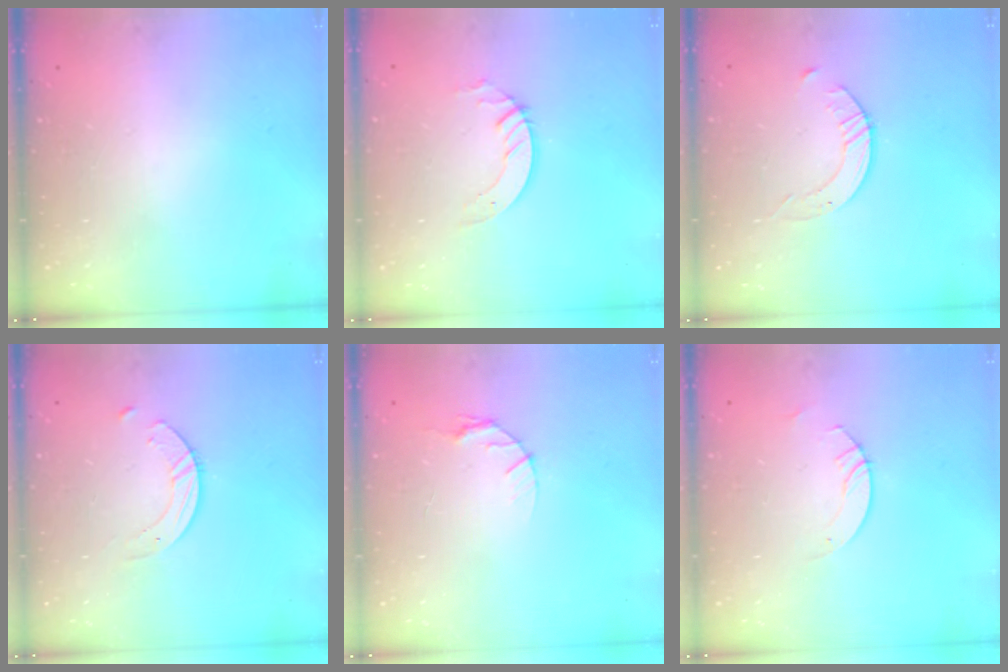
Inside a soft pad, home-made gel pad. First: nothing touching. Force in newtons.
{"total": 2.8, "press": 2.8, "slide": 0.2}
{"total": 2.6, "press": 2.6, "slide": 0.3}
{"total": 3.8, "press": 3.8, "slide": 0.4}
{"total": 3.9, "press": 3.9, "slide": 0.5}
{"total": 3.0, "press": 3.0, "slide": 0.3}